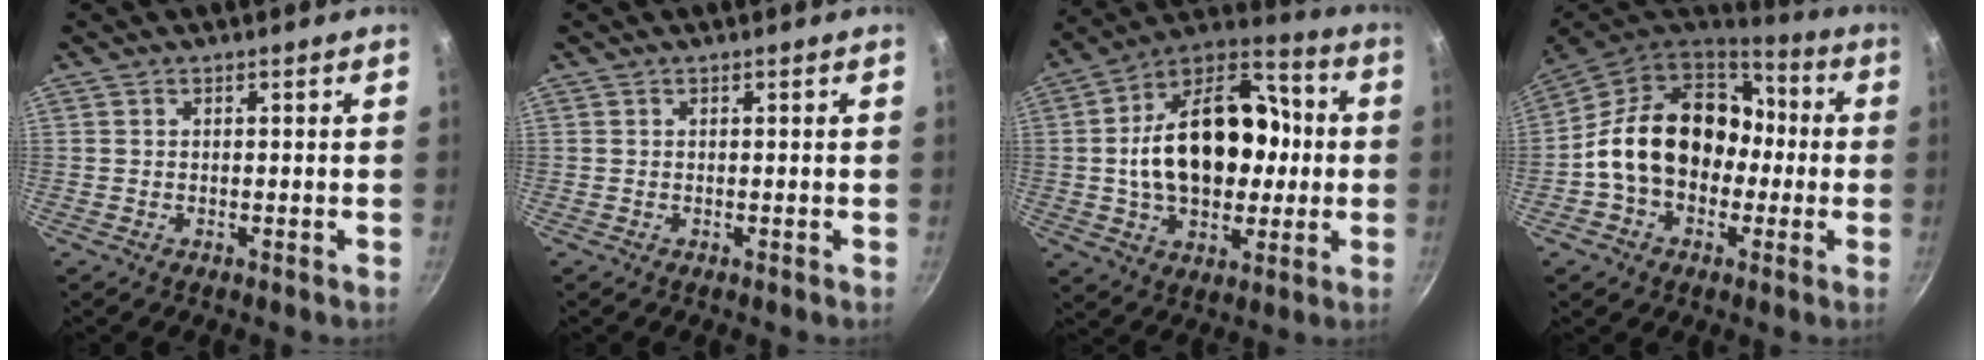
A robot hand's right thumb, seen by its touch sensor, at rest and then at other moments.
{"total": 0.0}
{"total": 24.8, "force": [0.4, 16.5, 18.5], "torque": [-0.271, 0.042, -0.001]}
{"total": 20.3, "force": [-0.7, 15.6, 13.0], "torque": [-0.188, 0.056, -0.019]}